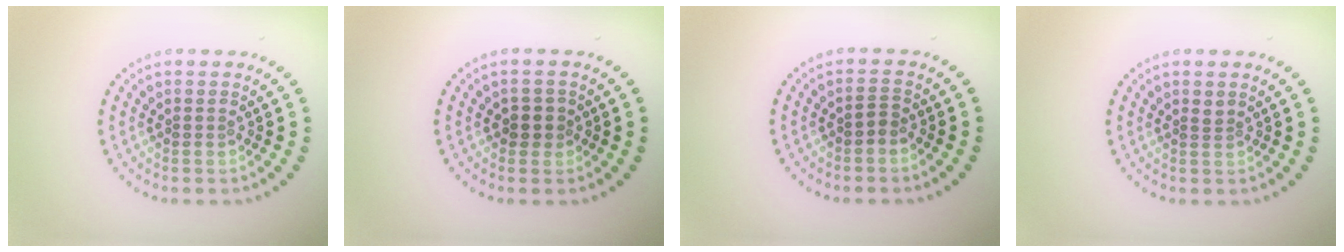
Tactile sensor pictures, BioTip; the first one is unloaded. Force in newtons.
{"total": 1.7, "press": 1.6, "slide": 0.6}
{"total": 0.9, "press": 0.7, "slide": 0.5}
{"total": 0.9, "press": 0.5, "slide": 0.7}